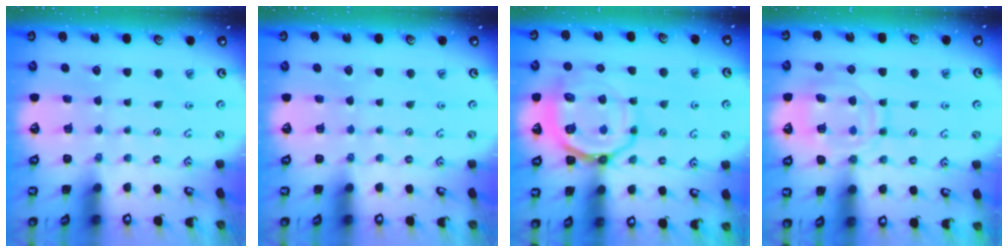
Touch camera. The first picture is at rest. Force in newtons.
{"total": 0.0}
{"total": 14.3, "press": 14.1, "slide": 2.7}
{"total": 14.2, "press": 14.1, "slide": 1.4}